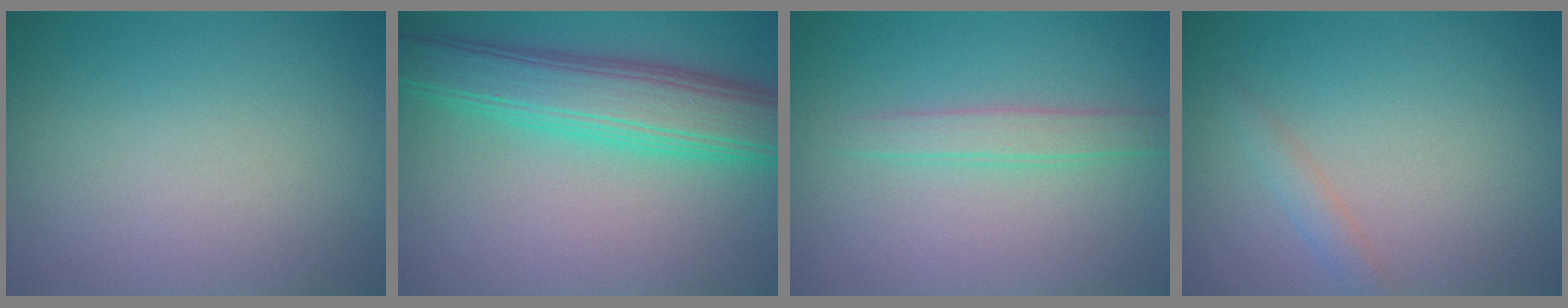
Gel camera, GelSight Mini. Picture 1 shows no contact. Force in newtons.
{"total": 7.4, "press": 7.4, "slide": 0.2}
{"total": 1.9, "press": 1.9, "slide": 0.2}
{"total": 1.3, "press": 1.3, "slide": 0.1}